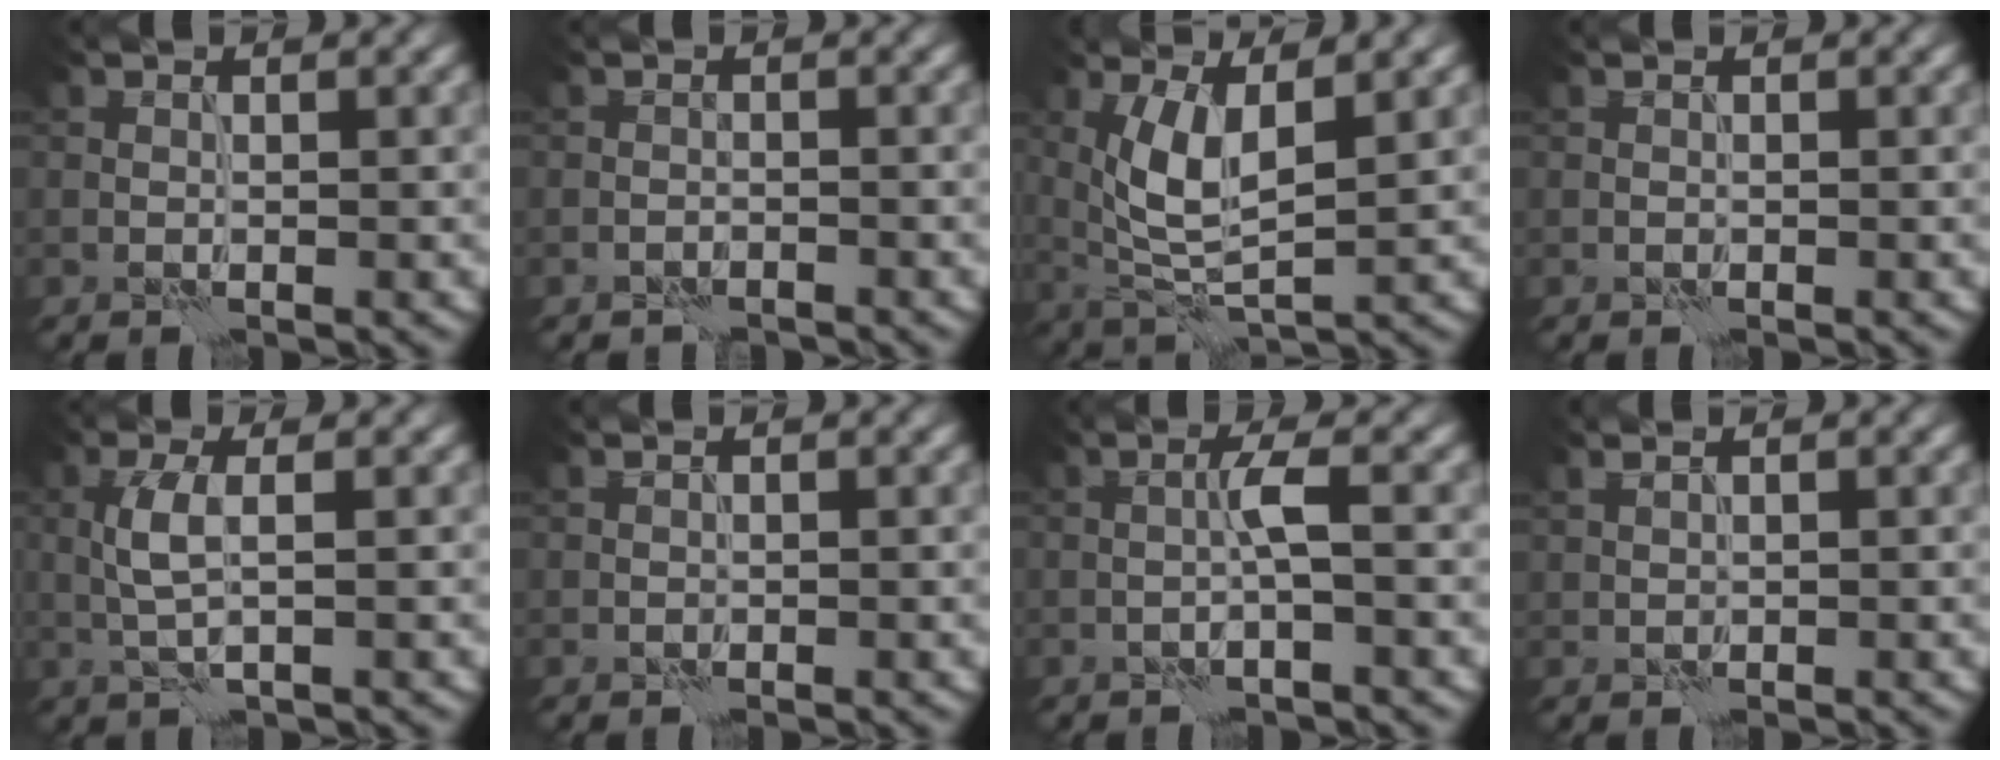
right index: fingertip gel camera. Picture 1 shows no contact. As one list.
[{"total": 1.1, "force": [-1.0, 0.5, 0.2], "torque": [-0.001, 0.003, -0.021]}, {"total": 5.2, "force": [1.4, 1.8, 4.7], "torque": [-0.105, -0.009, 0.033]}, {"total": 0.0}, {"total": 2.7, "force": [0.3, 0.6, 2.6], "torque": [-0.061, 0.004, 0.005]}, {"total": 0.0}, {"total": 1.9, "force": [-0.3, -0.1, 1.9], "torque": [-0.039, 0.007, -0.009]}, {"total": 0.7, "force": [0.6, 0.1, 0.4], "torque": [-0.011, 0.000, 0.013]}]